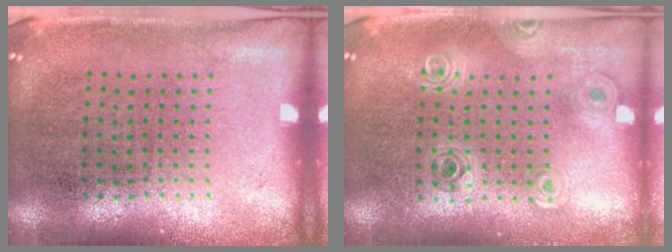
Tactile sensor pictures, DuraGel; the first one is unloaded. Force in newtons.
{"total": 1.0, "press": 1.0, "slide": 0.2}